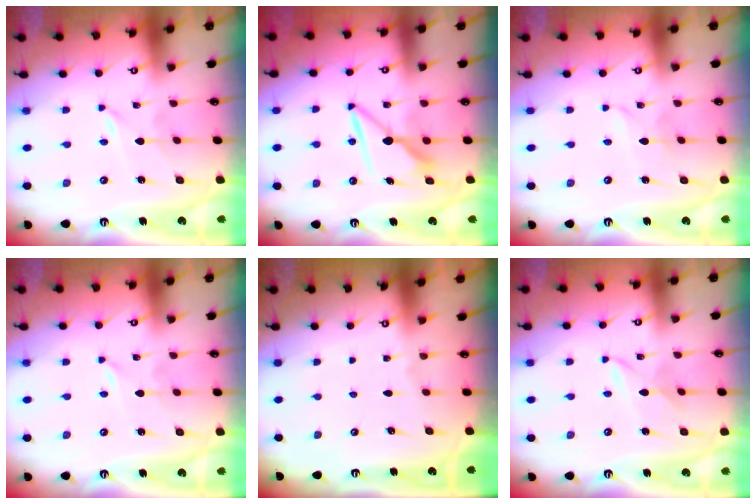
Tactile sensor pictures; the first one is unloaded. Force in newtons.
{"total": 8.8, "press": 8.8, "slide": 0.2}
{"total": 2.4, "press": 2.4, "slide": 0.3}
{"total": 0.0}
{"total": 0.0}
{"total": 2.9, "press": 2.9, "slide": 0.3}